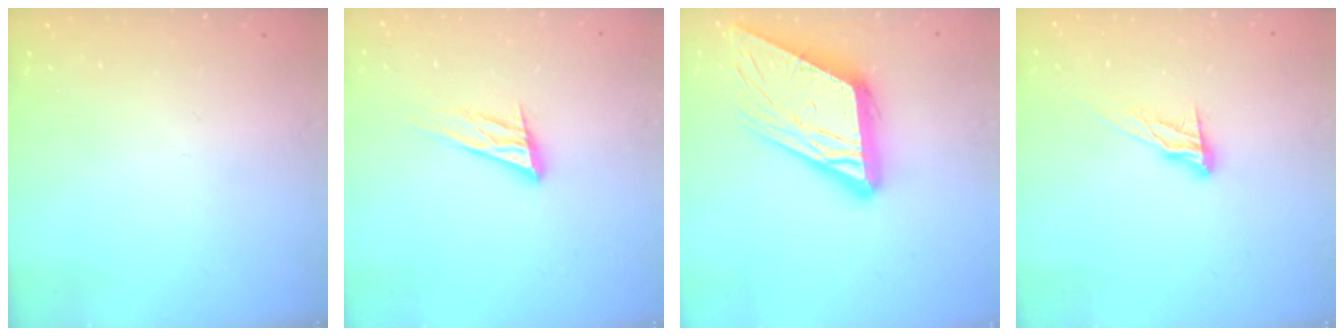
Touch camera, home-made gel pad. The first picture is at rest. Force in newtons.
{"total": 12.7, "press": 12.4, "slide": 2.8}
{"total": 18.0, "press": 17.8, "slide": 2.4}
{"total": 8.2, "press": 8.2, "slide": 0.2}